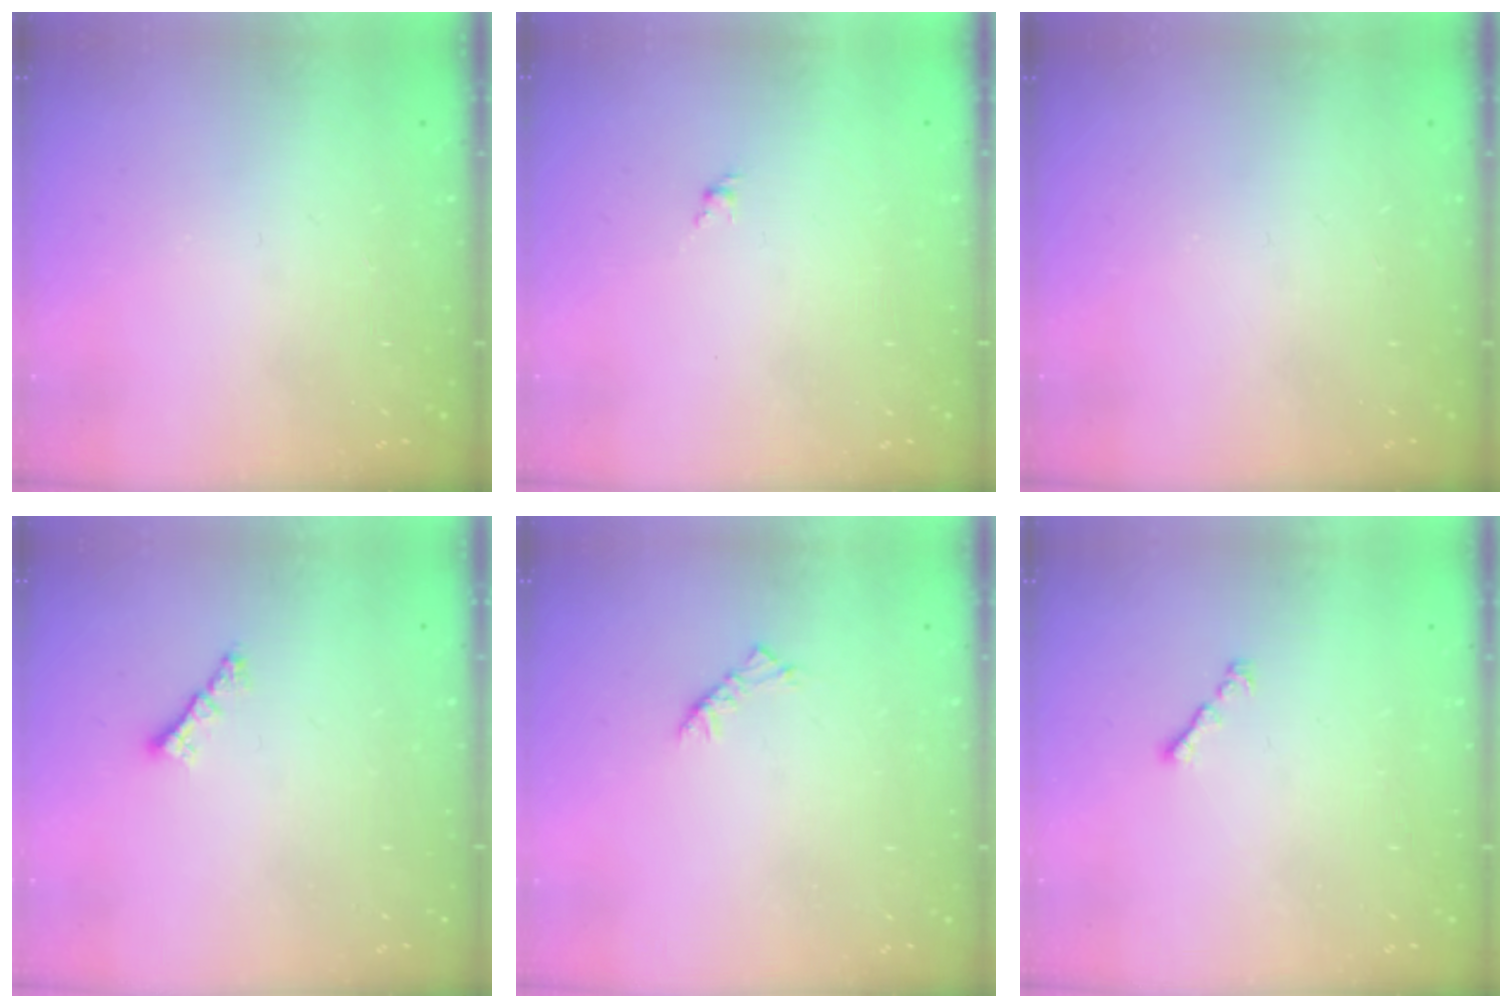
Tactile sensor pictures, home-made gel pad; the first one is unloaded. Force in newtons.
{"total": 1.6, "press": 1.5, "slide": 0.6}
{"total": 0.0}
{"total": 0.8, "press": 0.7, "slide": 0.4}
{"total": 2.5, "press": 2.4, "slide": 0.7}
{"total": 0.9, "press": 0.8, "slide": 0.5}